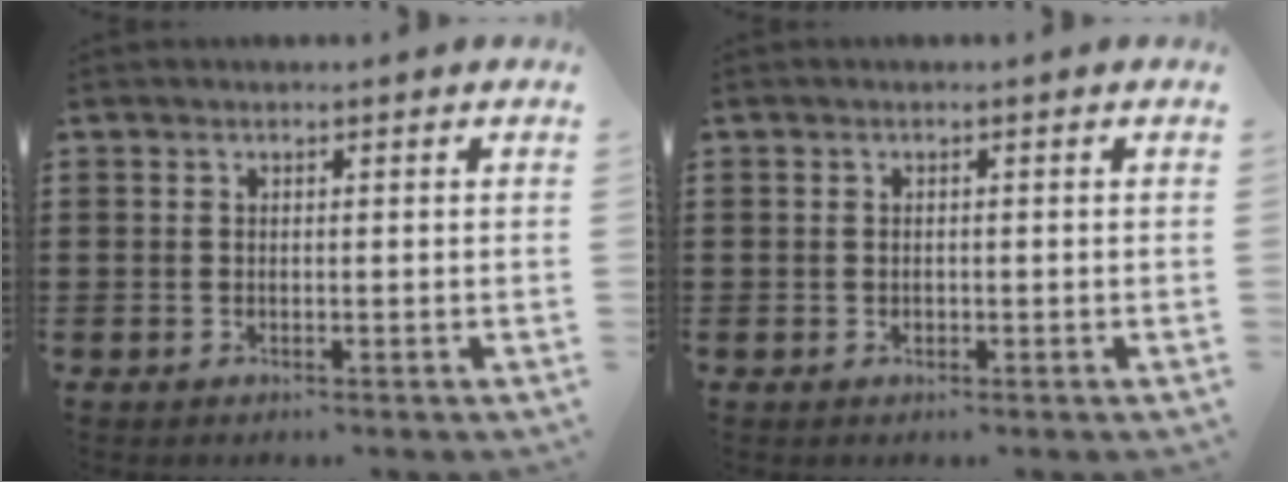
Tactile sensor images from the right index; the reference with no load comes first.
{"total": 0.6, "force": [-0.1, 0.6, 0.2], "torque": [-0.006, 0.003, -0.003]}